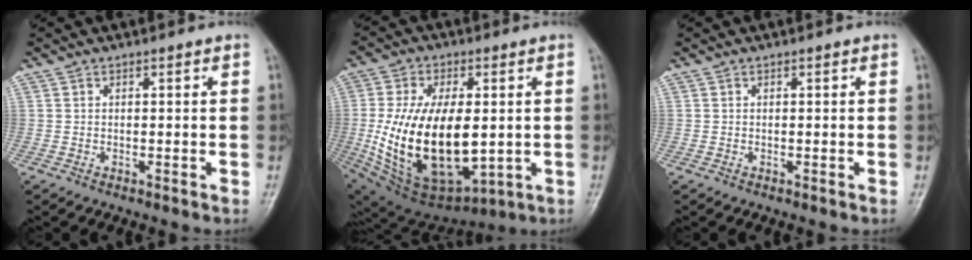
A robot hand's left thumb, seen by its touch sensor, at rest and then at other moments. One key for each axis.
{"total": 23.4, "fx": -1.1, "fy": 12.4, "fz": 19.8, "tx": -0.363, "ty": -0.019, "tz": 0.011}
{"total": 0.0}